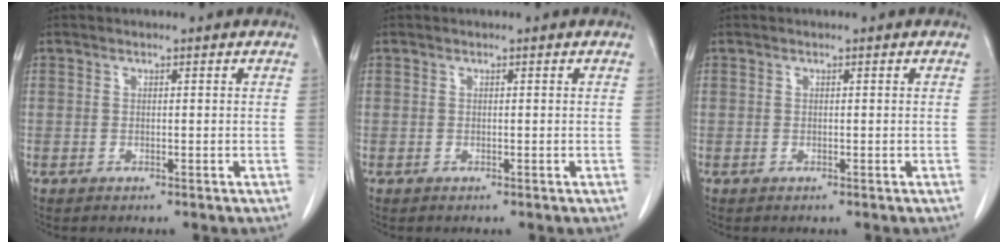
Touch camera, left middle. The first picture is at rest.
{"total": 0.0}
{"total": 0.0}